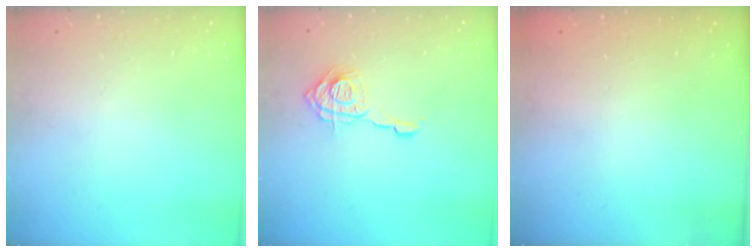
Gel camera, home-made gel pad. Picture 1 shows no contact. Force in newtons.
{"total": 10.2, "press": 10.2, "slide": 0.8}
{"total": 2.4, "press": 2.3, "slide": 0.8}